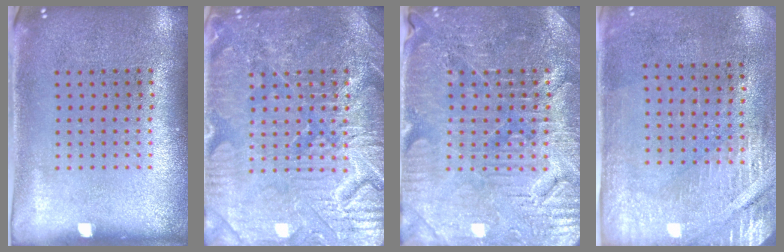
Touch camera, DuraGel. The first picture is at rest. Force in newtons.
{"total": 6.7, "press": 6.7, "slide": 0.9}
{"total": 4.1, "press": 4.0, "slide": 0.9}
{"total": 2.9, "press": 2.5, "slide": 1.4}